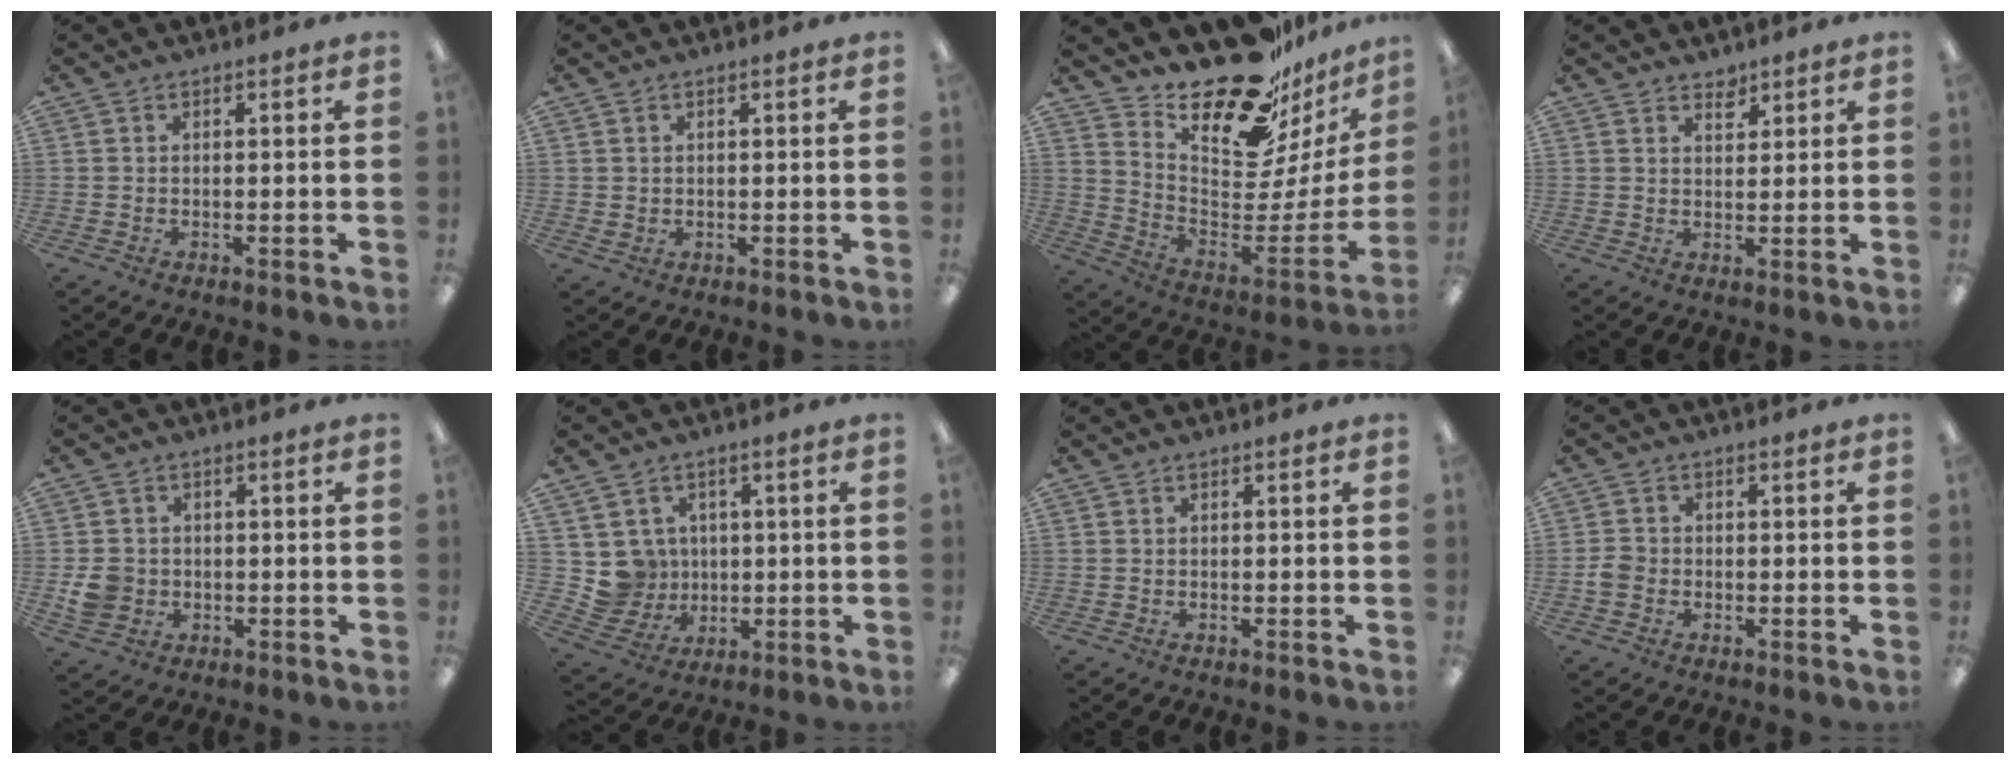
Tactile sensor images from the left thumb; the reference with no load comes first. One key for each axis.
{"total": 1.1, "fx": 0.8, "fy": 0.8, "fz": 0.2, "tx": -0.005, "ty": 0.002, "tz": 0.014}
{"total": 22.2, "fx": 18.7, "fy": 7.4, "fz": 9.3, "tx": -0.124, "ty": -0.158, "tz": 0.318}
{"total": 3.0, "fx": 2.7, "fy": 1.2, "fz": 0.5, "tx": 0.004, "ty": -0.021, "tz": 0.047}
{"total": 5.3, "fx": -0.7, "fy": 4.9, "fz": 2.0, "tx": -0.028, "ty": 0.005, "tz": -0.010}
{"total": 7.5, "fx": 1.8, "fy": 7.2, "fz": 0.5, "tx": -0.033, "ty": -0.006, "tz": 0.046}
{"total": 0.0}
{"total": 2.6, "fx": -0.8, "fy": 2.2, "fz": 1.2, "tx": -0.020, "ty": 0.006, "tz": -0.016}